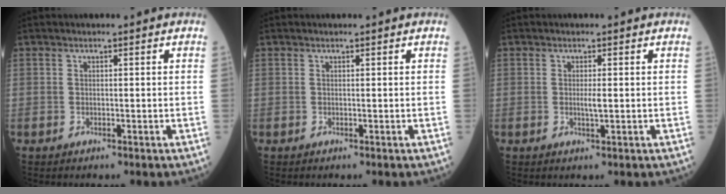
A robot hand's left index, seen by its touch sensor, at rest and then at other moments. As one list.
[{"total": 1.0, "force": [0.9, 0.0, 0.3], "torque": [-0.007, 0.008, 0.014]}, {"total": 1.4, "force": [0.2, 0.1, 1.4], "torque": [-0.030, -0.002, 0.003]}]